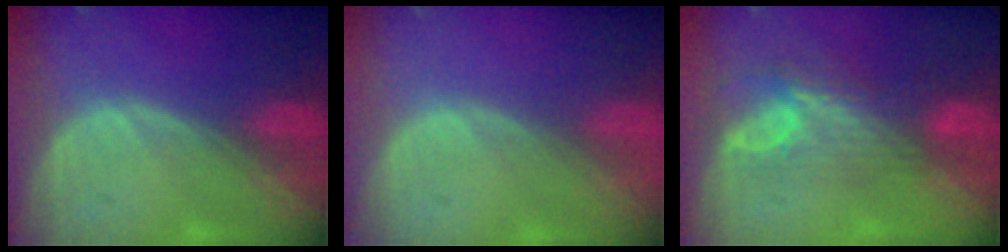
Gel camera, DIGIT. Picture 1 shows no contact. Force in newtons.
{"total": 0.0}
{"total": 7.9, "press": 6.8, "slide": 3.9}